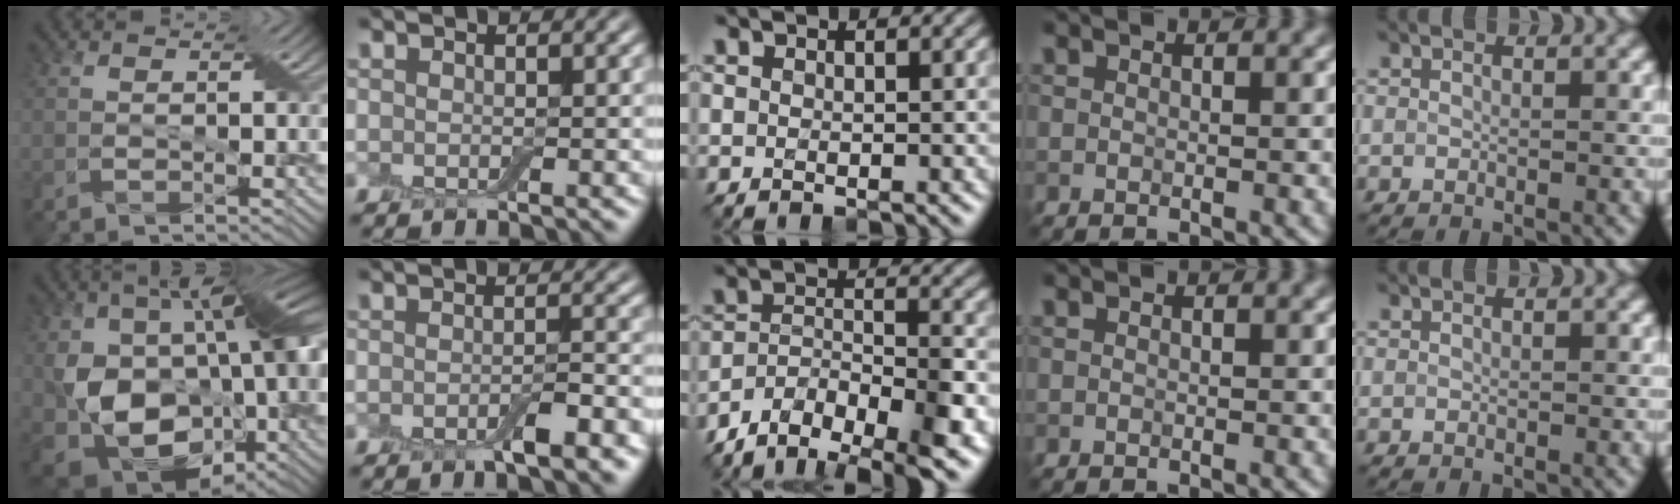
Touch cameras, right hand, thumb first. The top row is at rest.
{"thumb": {"total": 19.7, "force": [-0.7, 12.0, 15.6], "torque": [-0.276, -0.020, 0.007]}, "index": {"total": 2.8, "force": [-1.6, 0.5, 2.2], "torque": [-0.037, -0.004, -0.024]}, "middle": {"total": 8.0, "force": [-5.8, 3.0, 4.6], "torque": [-0.072, -0.003, -0.107]}}